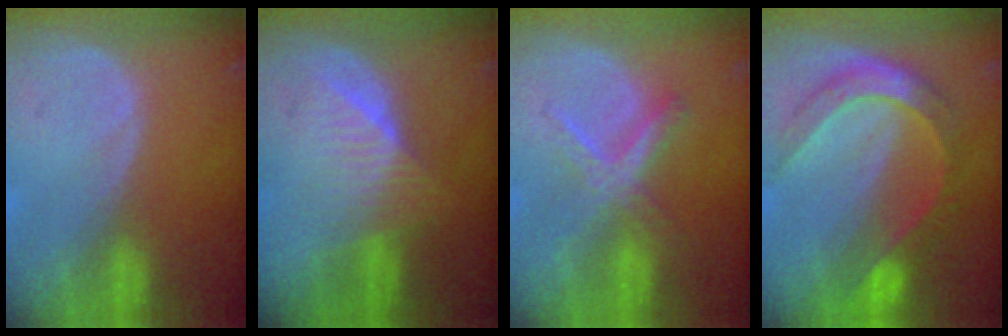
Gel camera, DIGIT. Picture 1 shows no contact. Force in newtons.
{"total": 6.3, "press": 6.0, "slide": 2.1}
{"total": 5.6, "press": 5.5, "slide": 1.2}
{"total": 8.3, "press": 8.3, "slide": 0.9}